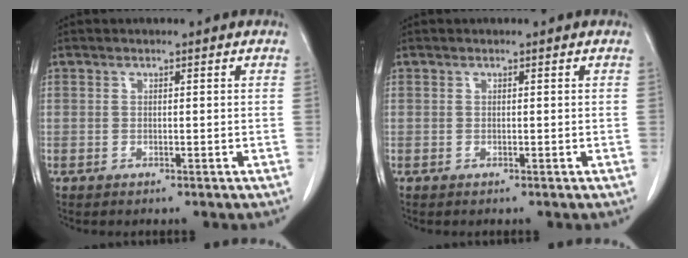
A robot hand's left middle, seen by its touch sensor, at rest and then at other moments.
{"total": 0.0}